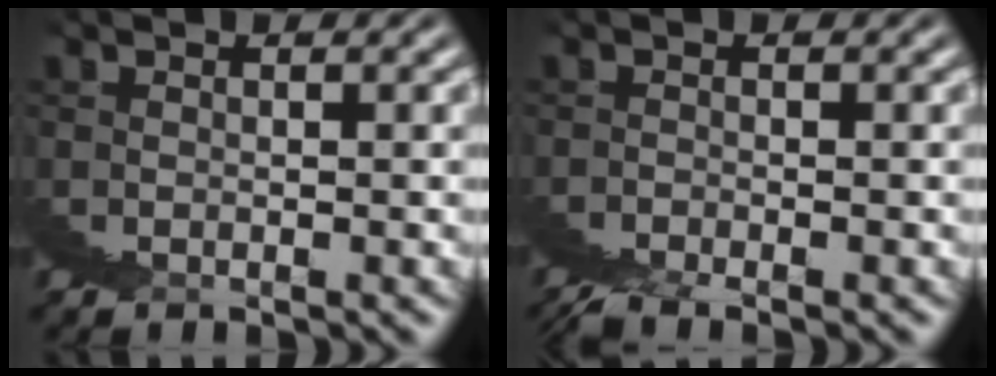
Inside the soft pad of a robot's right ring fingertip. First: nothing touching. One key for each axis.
{"total": 2.0, "fx": -0.5, "fy": -1.8, "fz": -0.6, "tx": 0.016, "ty": 0.010, "tz": -0.009}